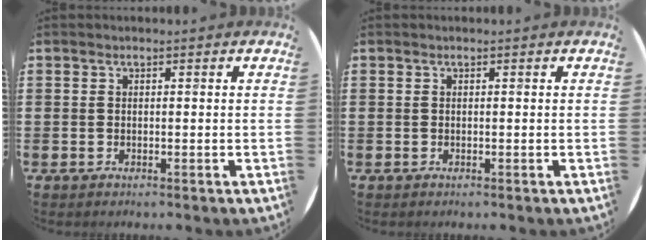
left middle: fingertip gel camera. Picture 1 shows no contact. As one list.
[{"total": 0.0}]